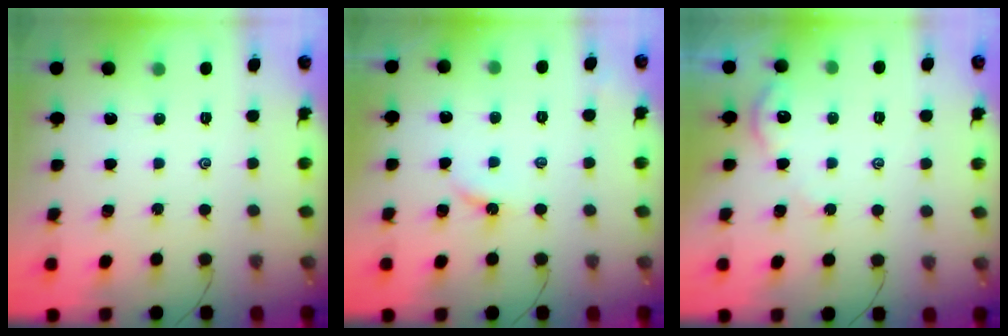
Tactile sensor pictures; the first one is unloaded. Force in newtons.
{"total": 2.6, "press": 2.6, "slide": 0.4}
{"total": 2.4, "press": 2.4, "slide": 0.3}